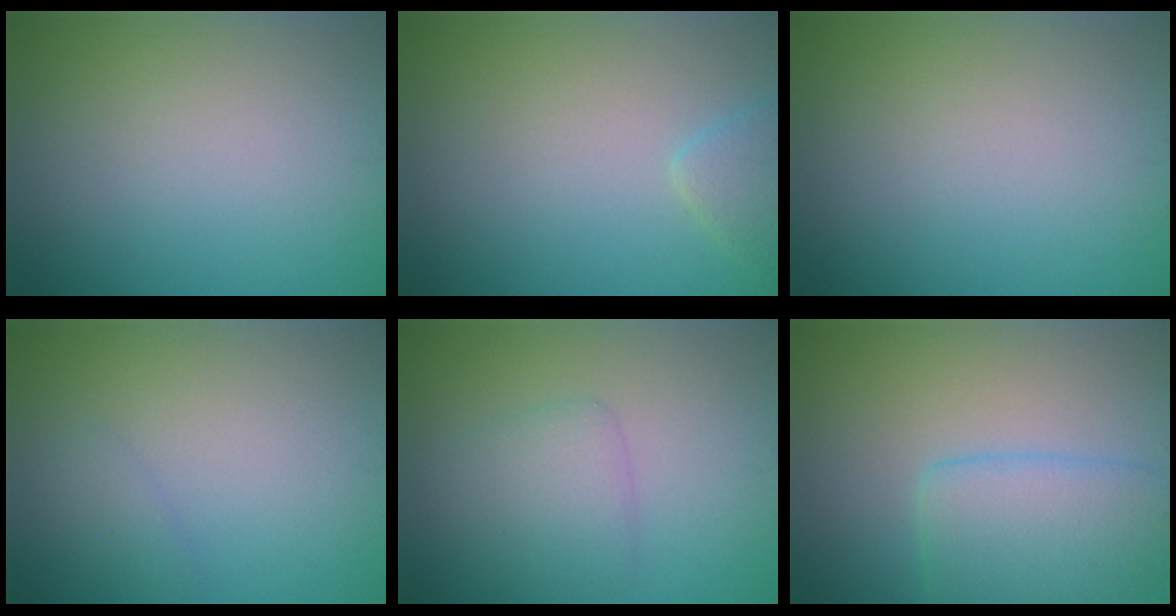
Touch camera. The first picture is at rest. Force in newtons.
{"total": 1.6, "press": 1.6, "slide": 0.1}
{"total": 0.0}
{"total": 0.9, "press": 0.9, "slide": 0.1}
{"total": 2.7, "press": 2.7, "slide": 0.1}
{"total": 4.2, "press": 4.2, "slide": 0.3}